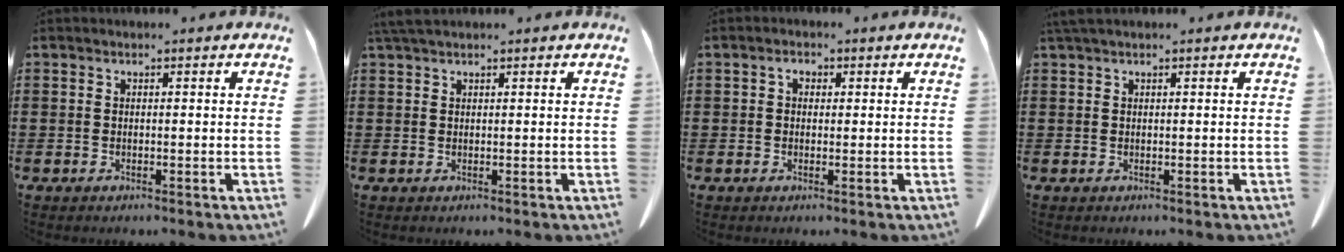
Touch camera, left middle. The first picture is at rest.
{"total": 1.8, "force": [1.4, 0.3, 1.1], "torque": [-0.026, 0.001, 0.026]}
{"total": 1.5, "force": [0.2, 1.1, 1.0], "torque": [-0.022, 0.009, 0.003]}
{"total": 0.9, "force": [0.6, 0.1, 0.7], "torque": [-0.015, 0.001, 0.012]}